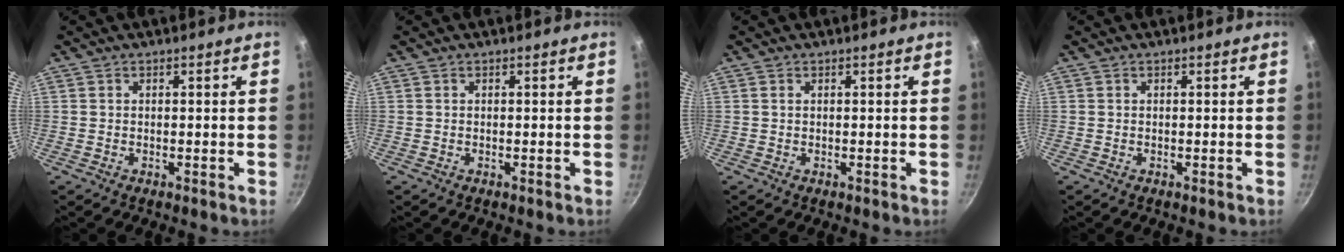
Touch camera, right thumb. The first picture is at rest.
{"total": 0.0}
{"total": 0.0}
{"total": 0.0}